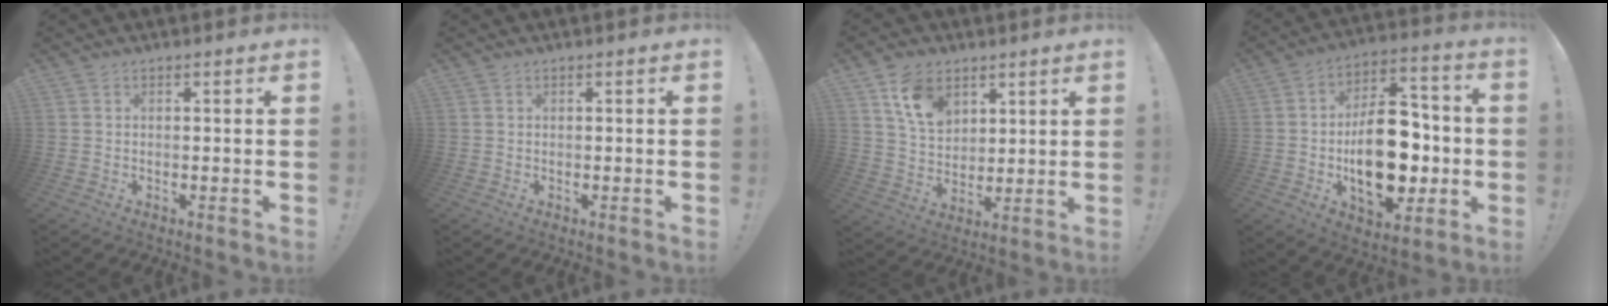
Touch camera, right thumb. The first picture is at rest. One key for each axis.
{"total": 0.0}
{"total": 11.4, "fx": 6.4, "fy": 7.6, "fz": 5.7, "tx": -0.095, "ty": -0.021, "tz": 0.123}
{"total": 22.3, "fx": -3.4, "fy": 13.5, "fz": 17.4, "tx": -0.276, "ty": 0.017, "tz": -0.045}